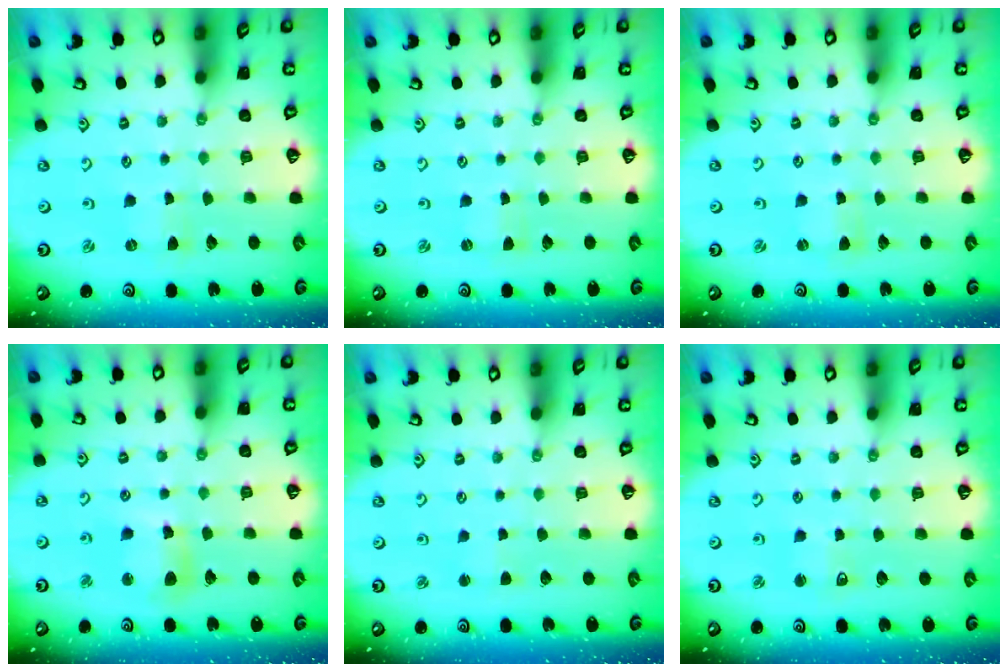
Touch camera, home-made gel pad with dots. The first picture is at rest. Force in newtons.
{"total": 0.0}
{"total": 0.0}
{"total": 9.5, "press": 9.4, "slide": 1.0}
{"total": 1.4, "press": 1.3, "slide": 0.3}
{"total": 4.0, "press": 3.9, "slide": 0.6}